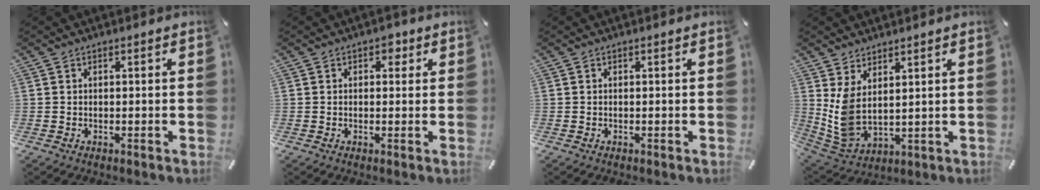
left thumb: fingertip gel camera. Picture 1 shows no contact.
{"total": 2.3, "force": [0.7, 1.7, 1.4], "torque": [-0.006, -0.001, 0.004]}
{"total": 0.0}
{"total": 7.0, "force": [3.0, 3.9, 4.9], "torque": [-0.131, -0.034, 0.057]}